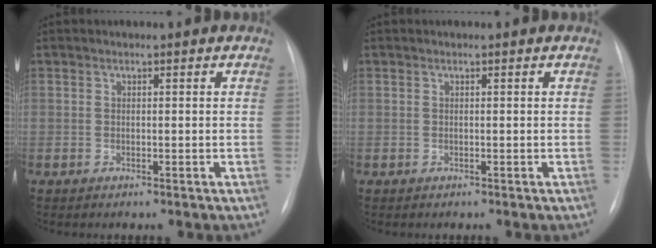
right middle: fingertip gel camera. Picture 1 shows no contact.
{"total": 0.0}